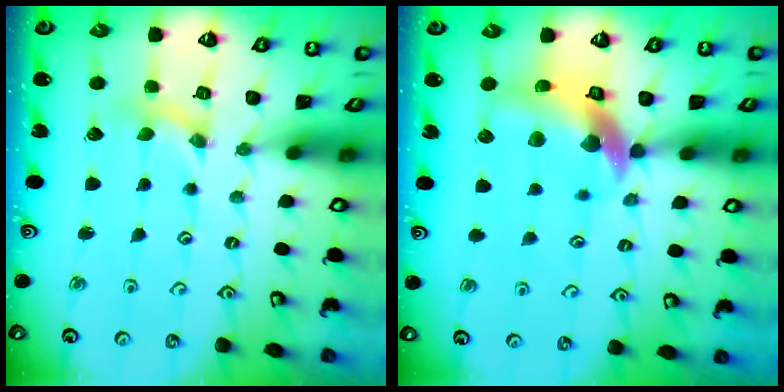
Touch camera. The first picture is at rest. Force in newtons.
{"total": 13.0, "press": 12.9, "slide": 1.8}